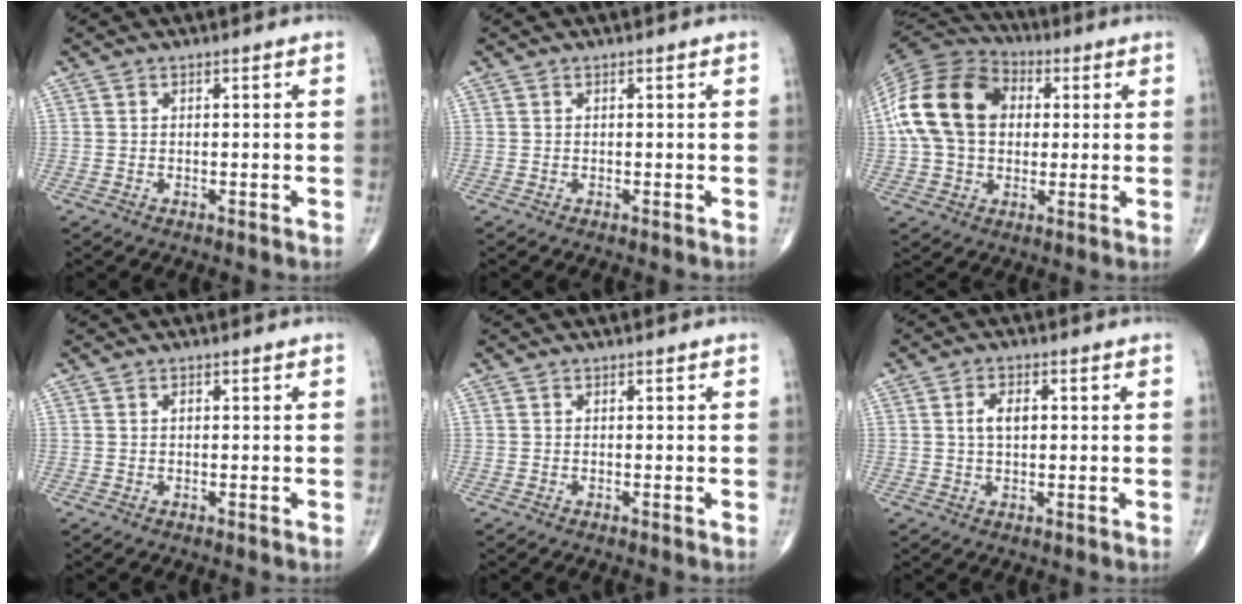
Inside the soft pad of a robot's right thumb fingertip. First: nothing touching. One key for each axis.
{"total": 0.0}
{"total": 19.1, "fx": 2.6, "fy": 13.9, "fz": 12.8, "tx": -0.244, "ty": 0.022, "tz": 0.039}
{"total": 0.7, "fx": 0.2, "fy": 0.5, "fz": 0.5, "tx": -0.008, "ty": 0.002, "tz": 0.004}
{"total": 0.0}
{"total": 4.2, "fx": 0.7, "fy": 2.5, "fz": 3.3, "tx": -0.061, "ty": 0.004, "tz": 0.012}